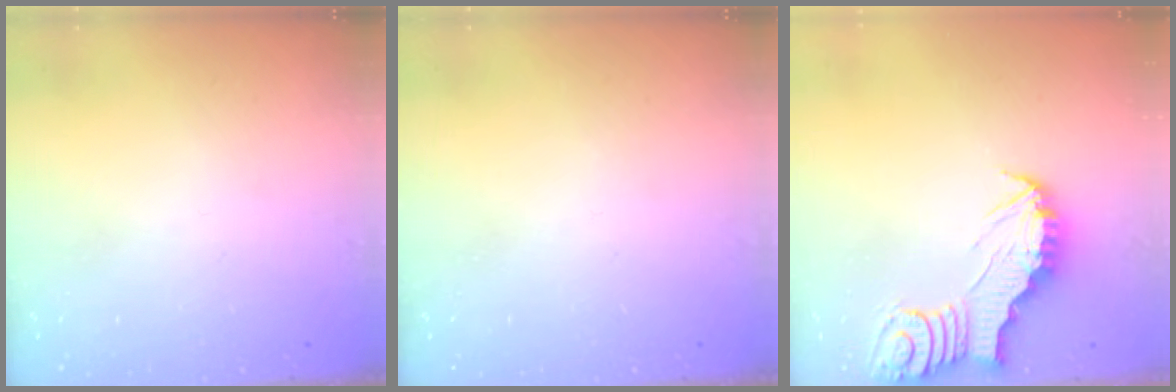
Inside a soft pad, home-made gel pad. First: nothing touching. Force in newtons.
{"total": 0.0}
{"total": 3.3, "press": 3.3, "slide": 0.3}